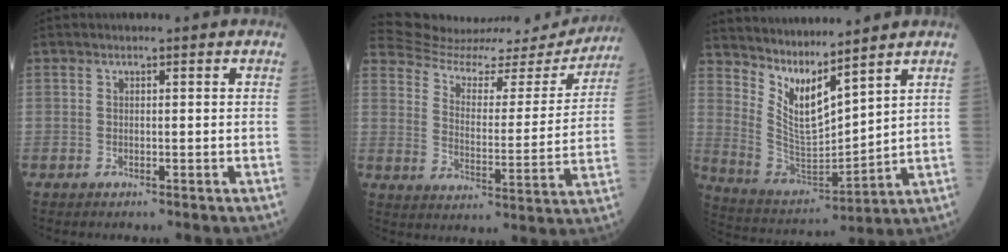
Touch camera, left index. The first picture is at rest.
{"total": 19.8, "force": [19.3, 3.6, 2.6], "torque": [-0.044, -0.049, 0.256]}
{"total": 9.2, "force": [7.4, 1.2, 5.4], "torque": [-0.123, -0.016, 0.159]}